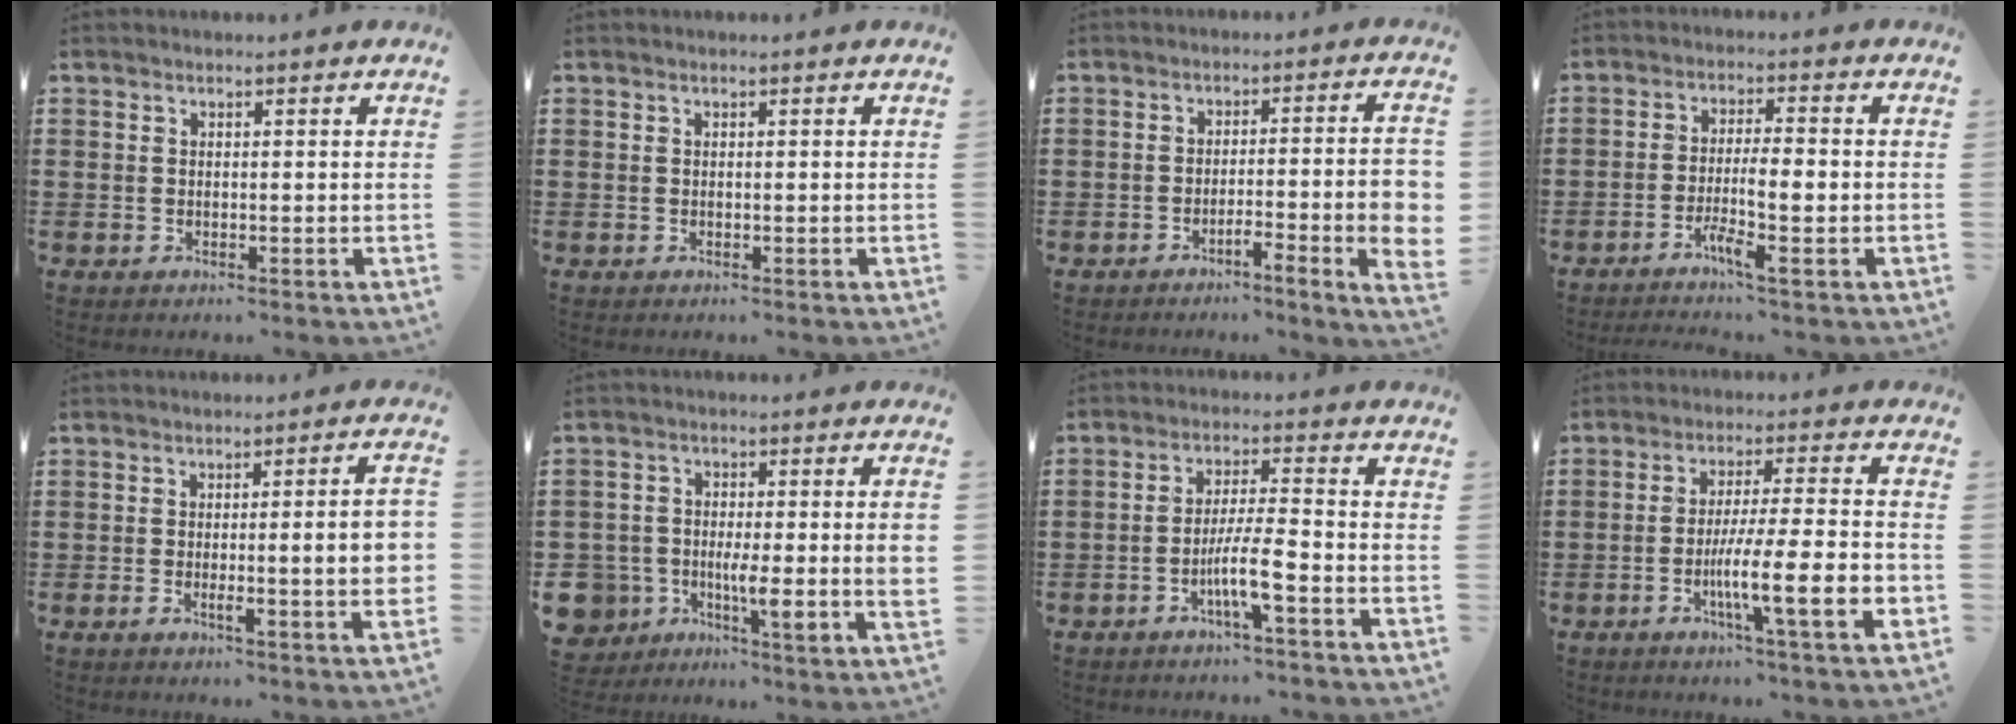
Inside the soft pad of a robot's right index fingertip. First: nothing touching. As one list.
[{"total": 0.0}, {"total": 6.1, "force": [-2.1, 0.3, 5.7], "torque": [-0.091, -0.004, -0.037]}, {"total": 5.1, "force": [-2.3, 0.7, 4.6], "torque": [-0.084, -0.003, -0.042]}, {"total": 7.8, "force": [-0.8, 0.8, 7.7], "torque": [-0.106, -0.011, -0.015]}, {"total": 7.6, "force": [-1.8, 4.5, 5.8], "torque": [-0.139, -0.001, -0.034]}, {"total": 6.5, "force": [-3.1, 0.3, 5.7], "torque": [-0.116, -0.011, -0.059]}, {"total": 12.4, "force": [-4.1, 1.5, 11.5], "torque": [-0.216, -0.012, -0.077]}]